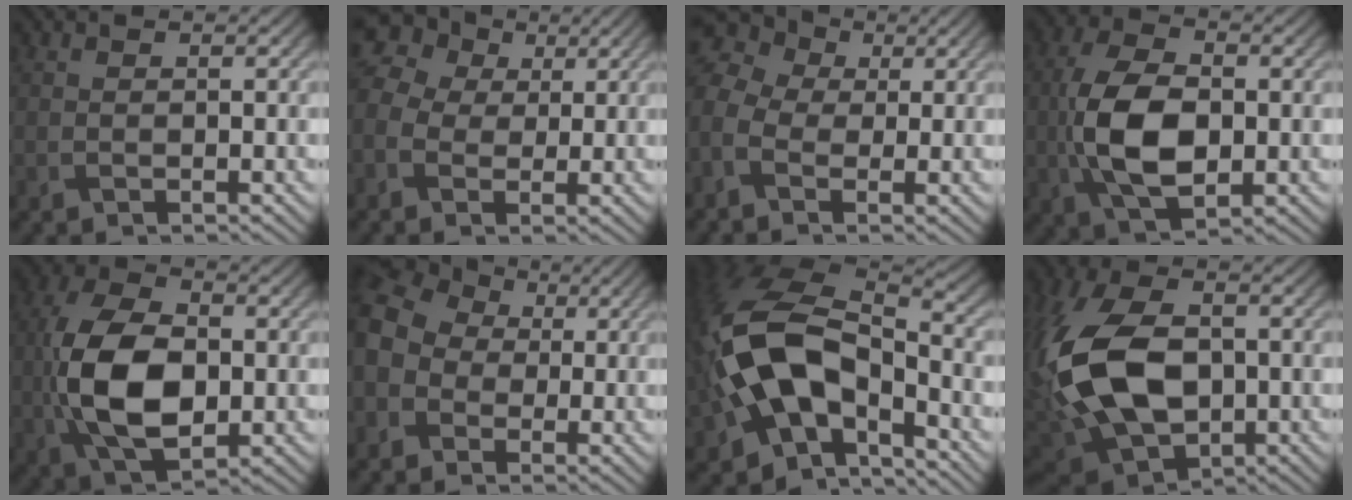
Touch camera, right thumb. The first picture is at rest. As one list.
[{"total": 8.2, "force": [1.3, 6.8, 4.3], "torque": [-0.126, 0.022, 0.012]}, {"total": 7.5, "force": [-0.9, 5.6, 4.9], "torque": [-0.142, 0.005, -0.025]}, {"total": 10.4, "force": [-1.2, 5.9, 8.5], "torque": [-0.187, -0.001, -0.024]}, {"total": 12.6, "force": [-1.3, 7.4, 10.2], "torque": [-0.227, 0.000, -0.026]}, {"total": 10.7, "force": [-0.6, 9.2, 5.4], "torque": [-0.158, -0.004, -0.043]}, {"total": 16.5, "force": [-4.7, 9.5, 12.6], "torque": [-0.270, -0.011, -0.094]}, {"total": 16.9, "force": [-1.5, 10.2, 13.4], "torque": [-0.323, -0.001, -0.038]}]